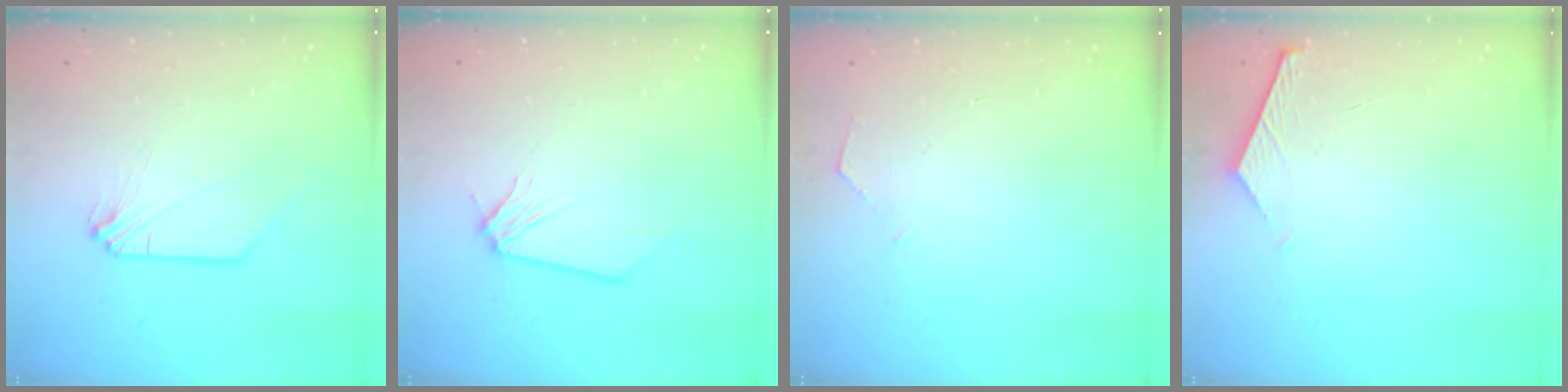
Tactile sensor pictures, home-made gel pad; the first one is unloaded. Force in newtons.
{"total": 0.0}
{"total": 2.2, "press": 2.2, "slide": 0.3}
{"total": 4.0, "press": 4.0, "slide": 0.3}